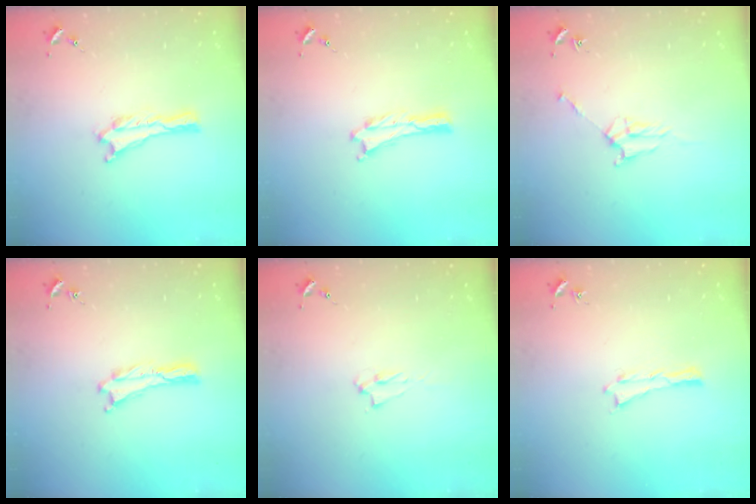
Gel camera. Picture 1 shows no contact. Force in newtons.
{"total": 0.0}
{"total": 3.7, "press": 3.6, "slide": 0.5}
{"total": 0.0}
{"total": 1.4, "press": 1.3, "slide": 0.3}
{"total": 0.0}